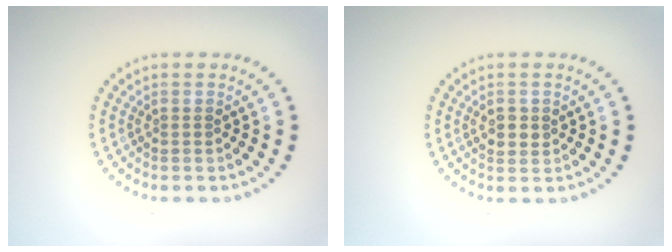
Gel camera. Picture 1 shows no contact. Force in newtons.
{"total": 1.6, "press": 1.6, "slide": 0.3}